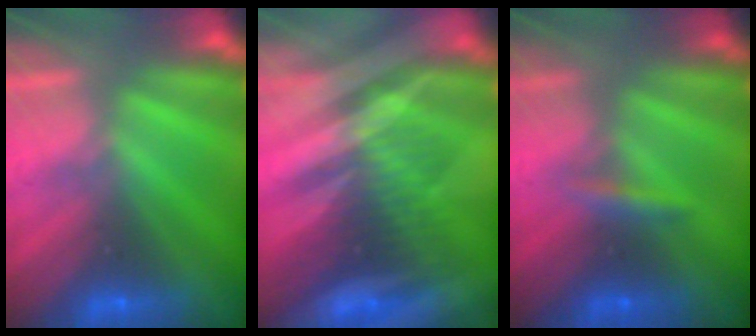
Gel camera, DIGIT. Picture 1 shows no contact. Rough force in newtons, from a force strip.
{"total": 3.1}
{"total": 2.4}